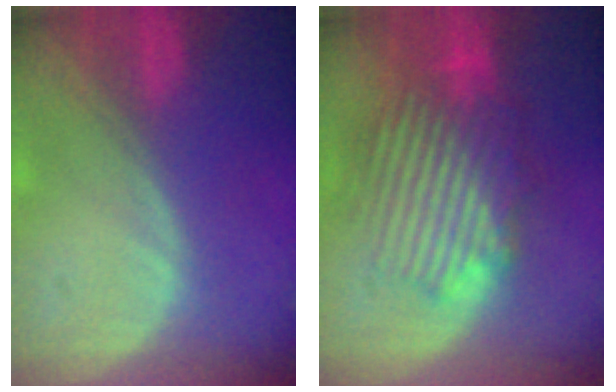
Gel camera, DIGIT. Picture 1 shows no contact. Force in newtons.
{"total": 9.6, "press": 9.0, "slide": 3.3}